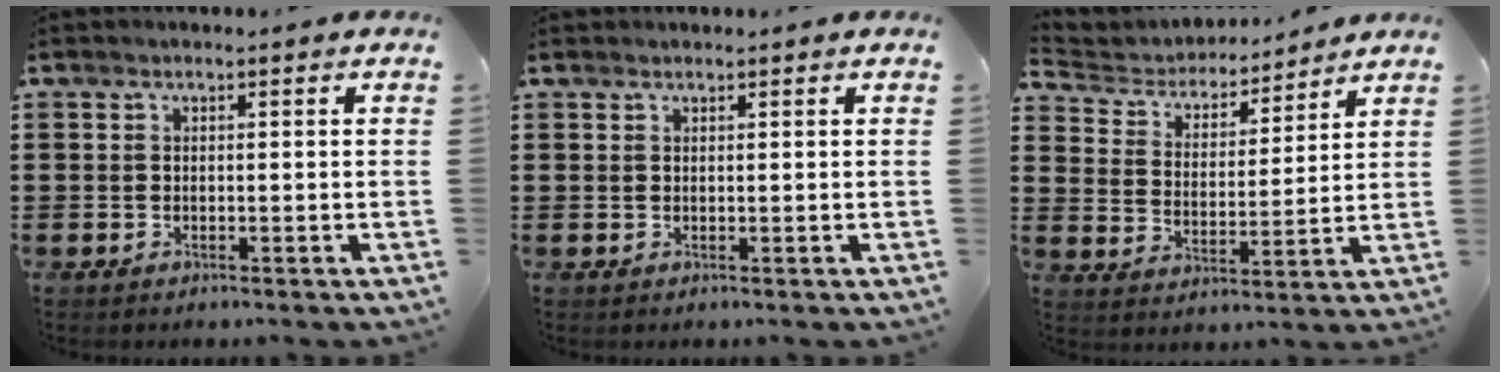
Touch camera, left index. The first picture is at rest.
{"total": 0.6, "force": [0.6, 0.1, 0.0], "torque": [-0.002, 0.001, 0.012]}
{"total": 4.4, "force": [4.2, 1.2, 0.4], "torque": [-0.036, -0.027, 0.067]}